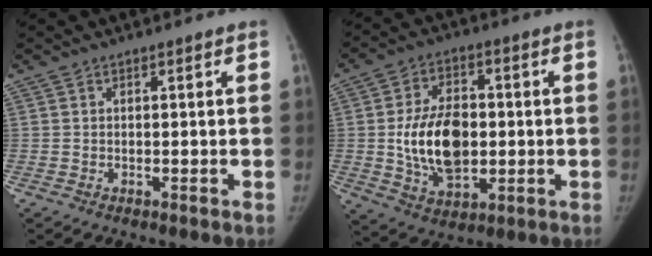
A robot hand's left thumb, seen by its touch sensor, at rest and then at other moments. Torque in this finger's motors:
{"motor_torque": [0.75, 1.61, 0.94, -0.74, 0.17]}